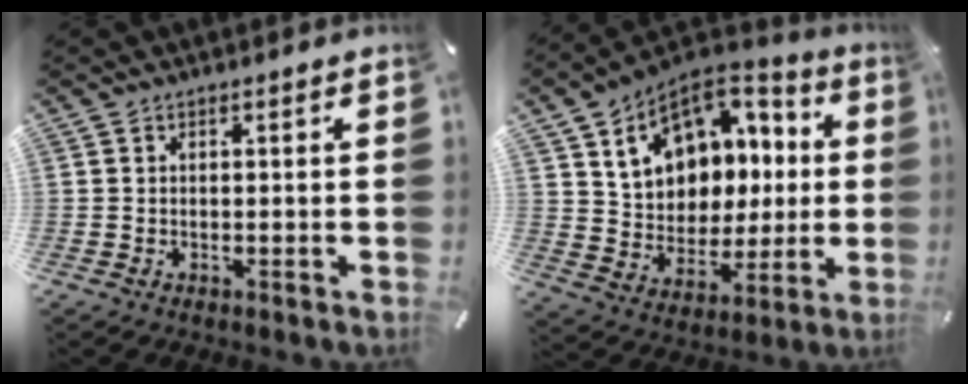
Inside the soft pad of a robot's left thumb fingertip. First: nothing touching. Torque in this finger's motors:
{"motor_torque": [2.53, 2.48, 1.59, -1.18, 0.49]}